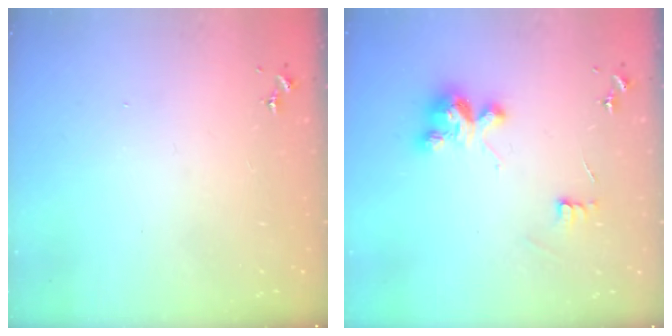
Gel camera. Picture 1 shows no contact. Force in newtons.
{"total": 8.9, "press": 8.9, "slide": 0.3}